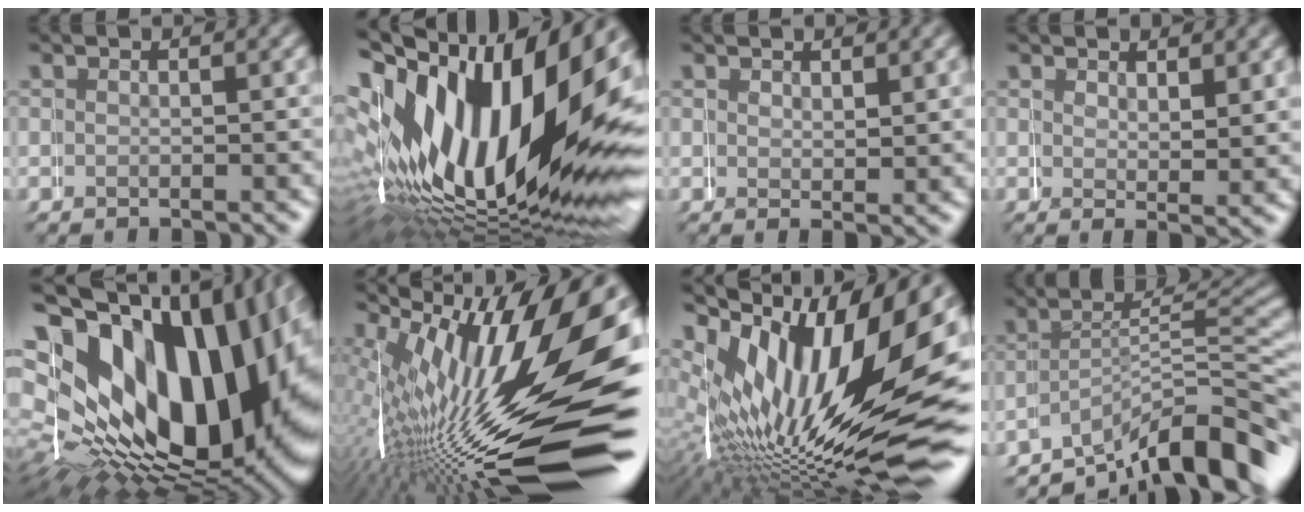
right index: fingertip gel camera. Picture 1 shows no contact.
{"total": 23.6, "force": [-0.5, 14.3, 18.8], "torque": [-0.290, 0.006, -0.007]}
{"total": 1.2, "force": [1.0, 0.3, 0.4], "torque": [-0.009, -0.010, 0.021]}
{"total": 2.1, "force": [1.3, 0.7, 1.5], "torque": [-0.027, -0.018, 0.025]}
{"total": 25.1, "force": [0.3, 16.2, 19.2], "torque": [-0.318, -0.007, 0.013]}
{"total": 18.2, "force": [-2.7, 7.5, 16.3], "torque": [-0.210, -0.010, -0.019]}
{"total": 18.9, "force": [0.1, 10.6, 15.7], "torque": [-0.232, 0.007, 0.003]}
{"total": 10.5, "force": [-6.8, 4.6, 6.6], "torque": [-0.089, -0.009, -0.101]}